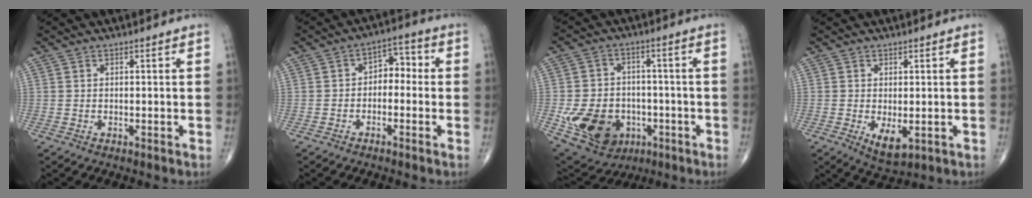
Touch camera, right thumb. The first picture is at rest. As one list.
[{"total": 4.6, "force": [-0.9, 3.2, 3.2], "torque": [-0.026, 0.031, -0.028]}, {"total": 14.8, "force": [-4.3, 11.5, 8.4], "torque": [-0.126, 0.014, -0.056]}, {"total": 4.7, "force": [-1.0, 2.3, 4.0], "torque": [-0.064, -0.014, -0.005]}]